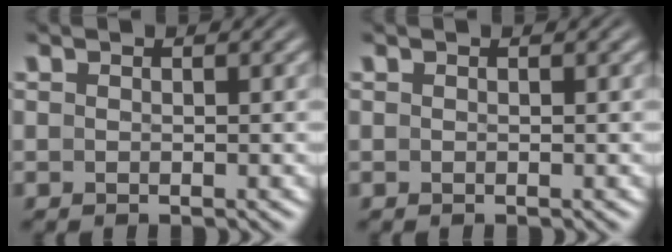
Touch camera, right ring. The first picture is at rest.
{"total": 0.0}